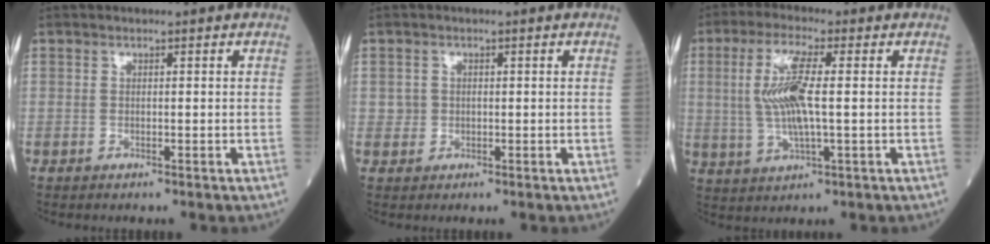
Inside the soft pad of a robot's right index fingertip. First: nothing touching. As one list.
[{"total": 1.5, "force": [0.0, 1.4, 0.3], "torque": [-0.004, 0.003, 0.001]}, {"total": 8.8, "force": [0.8, 1.4, 8.6], "torque": [-0.186, 0.002, 0.016]}]